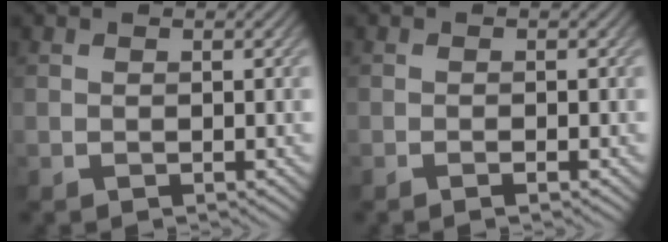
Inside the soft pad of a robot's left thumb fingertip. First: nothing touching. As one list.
[{"total": 0.9, "force": [-0.6, 0.0, 0.7], "torque": [-0.013, 0.000, -0.012]}]